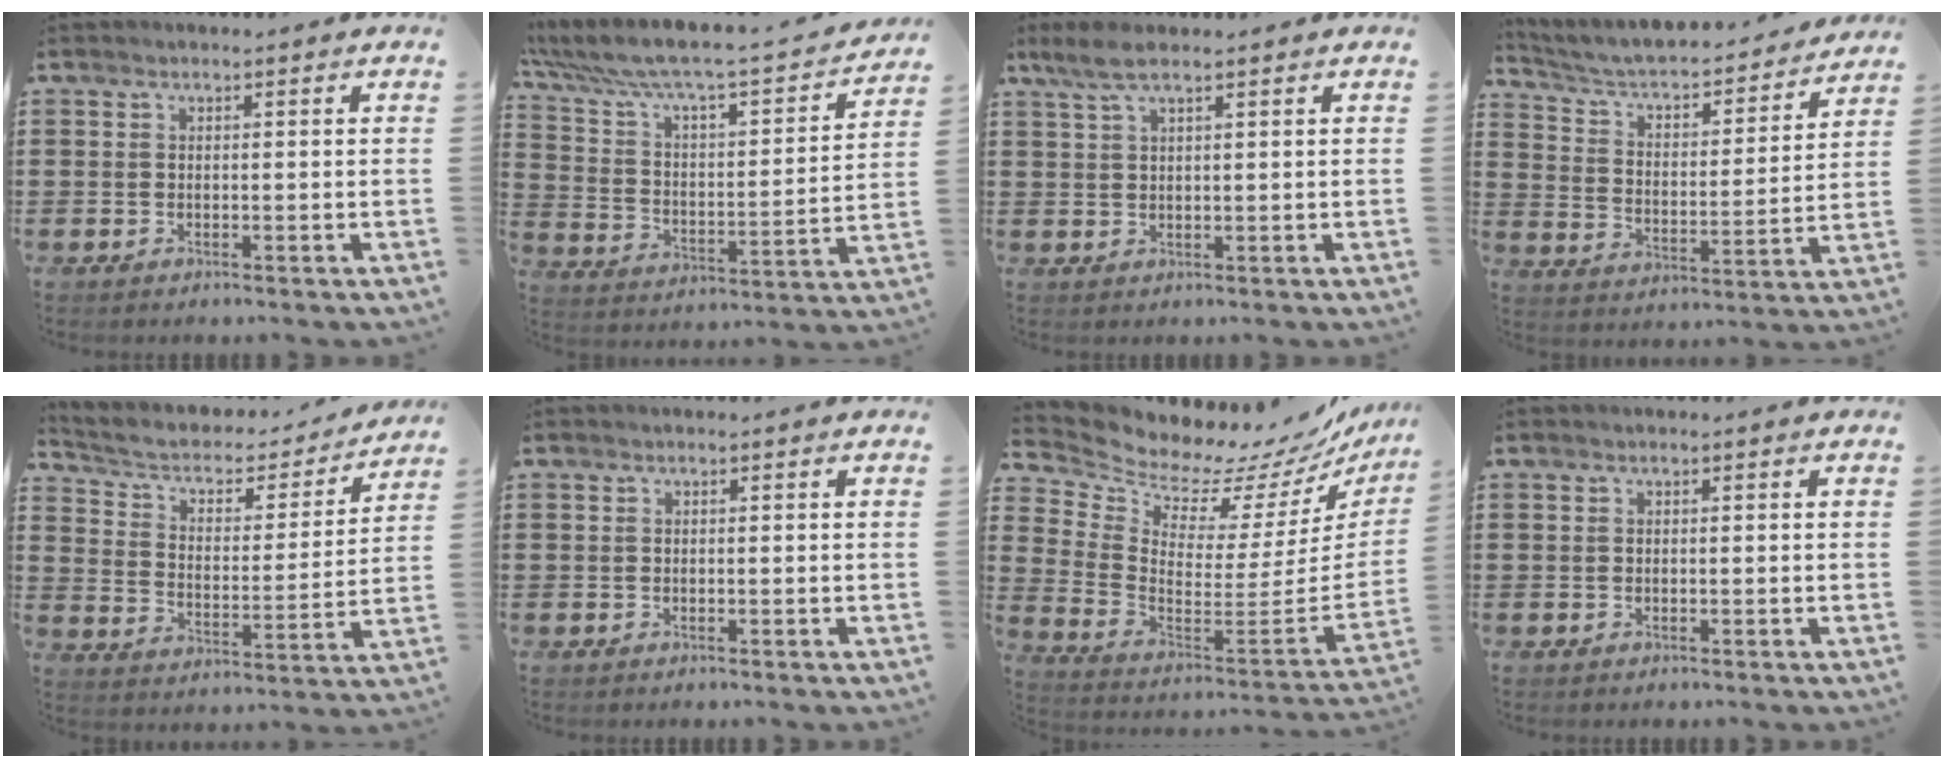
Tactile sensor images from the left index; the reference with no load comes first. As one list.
[{"total": 5.2, "force": [4.3, 1.4, 2.6], "torque": [-0.075, -0.040, 0.065]}, {"total": 3.7, "force": [2.3, 0.8, 2.8], "torque": [-0.058, 0.003, 0.043]}, {"total": 4.5, "force": [3.9, 1.2, 1.9], "torque": [-0.057, -0.033, 0.058]}, {"total": 3.9, "force": [2.9, 2.1, 1.6], "torque": [-0.049, -0.019, 0.039]}, {"total": 0.0}, {"total": 7.0, "force": [6.7, 1.9, 0.7], "torque": [-0.046, -0.082, 0.108]}, {"total": 0.0}]